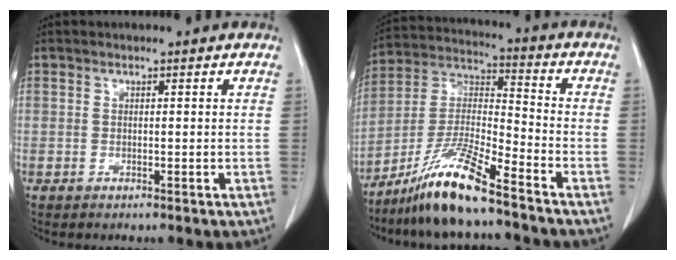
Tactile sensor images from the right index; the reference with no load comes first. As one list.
[{"total": 12.0, "force": [-9.1, 0.0, 7.8], "torque": [-0.159, -0.011, -0.174]}]